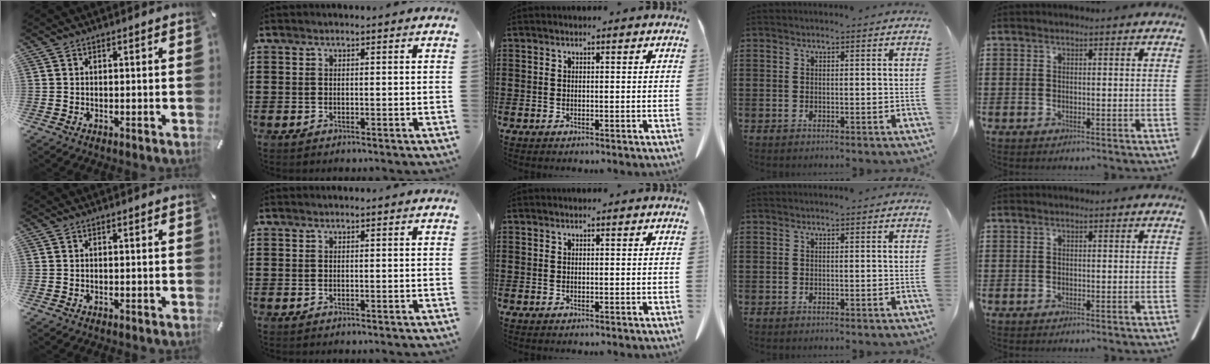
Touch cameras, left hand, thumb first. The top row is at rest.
{}